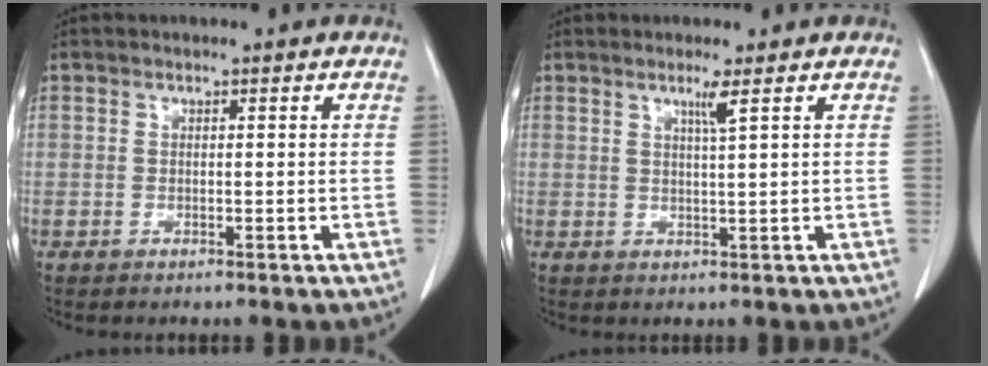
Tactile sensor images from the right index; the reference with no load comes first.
{"total": 2.2, "force": [1.2, -0.7, 1.7], "torque": [-0.035, -0.007, 0.024]}